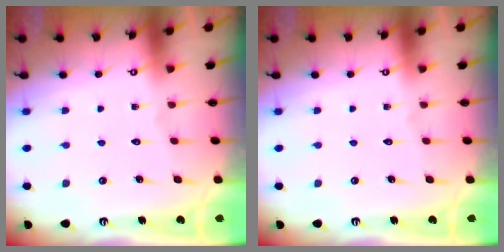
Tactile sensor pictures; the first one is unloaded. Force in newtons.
{"total": 0.0}